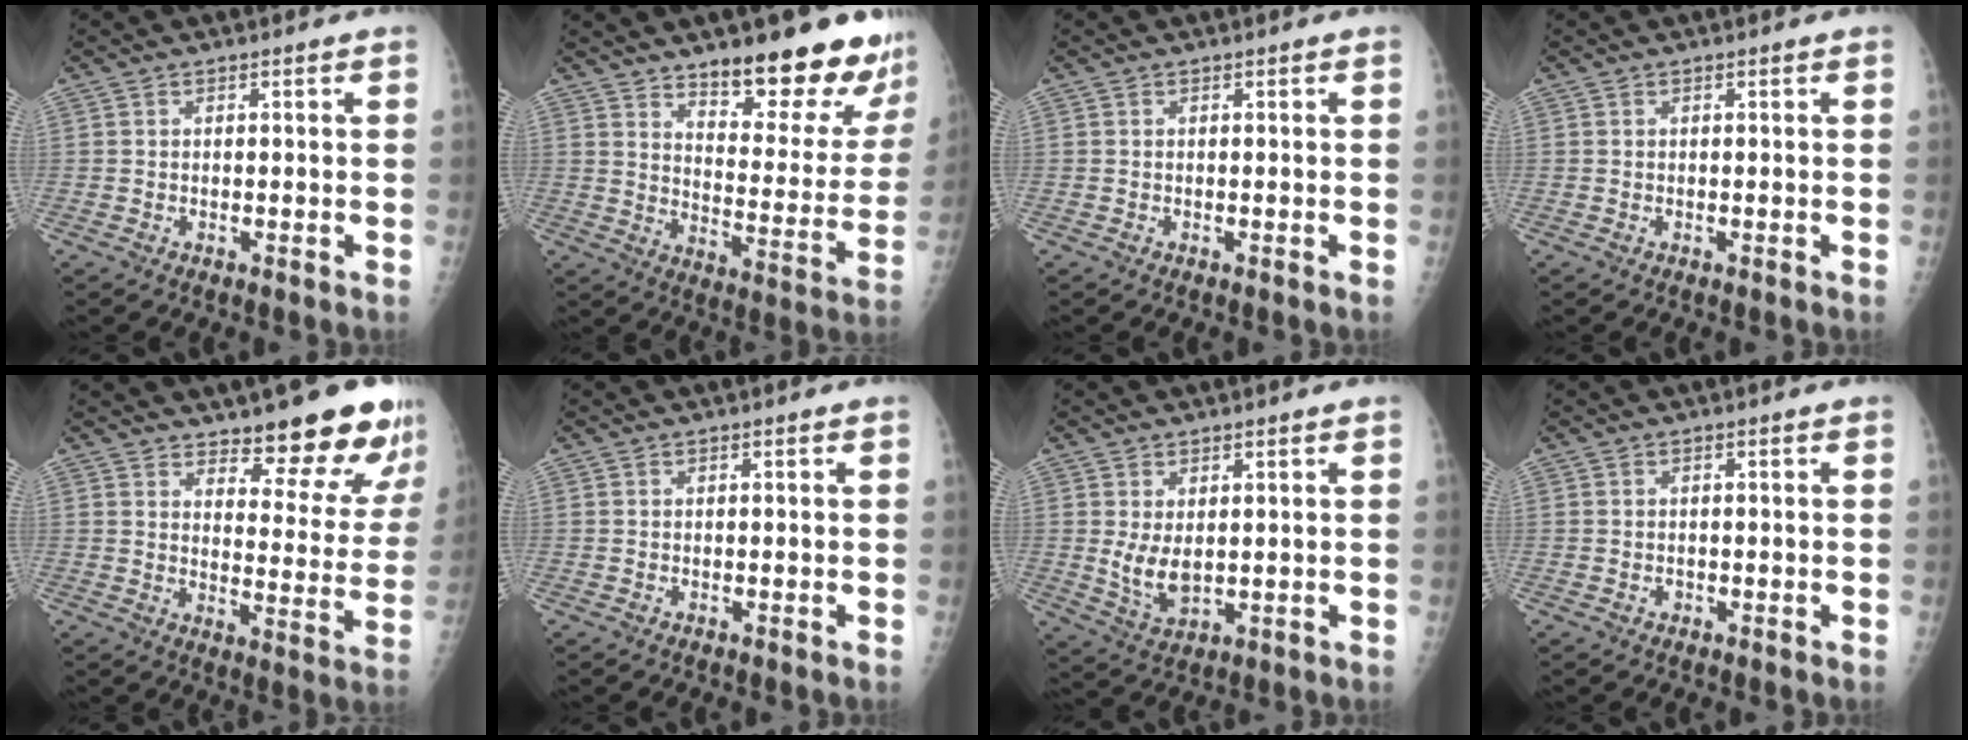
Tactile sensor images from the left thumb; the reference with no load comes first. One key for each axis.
{"total": 21.1, "fx": 16.2, "fy": 6.2, "fz": 12.0, "tx": -0.114, "ty": -0.109, "tz": 0.223}
{"total": 0.0}
{"total": 0.0}
{"total": 15.9, "fx": 12.6, "fy": 4.6, "fz": 8.5, "tx": -0.064, "ty": -0.098, "tz": 0.165}
{"total": 0.0}
{"total": 5.8, "fx": 1.0, "fy": 3.2, "fz": 4.7, "tx": -0.076, "ty": -0.020, "tz": 0.031}
{"total": 0.7, "fx": -0.2, "fy": 0.6, "fz": 0.4, "tx": -0.004, "ty": 0.001, "tz": -0.001}